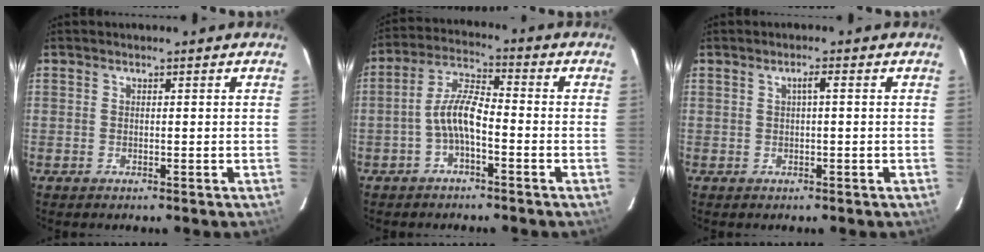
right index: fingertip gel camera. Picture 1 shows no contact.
{"total": 6.4, "force": [-2.5, 1.9, 5.6], "torque": [-0.120, 0.017, -0.049]}
{"total": 1.3, "force": [0.2, 0.0, 1.3], "torque": [-0.023, 0.005, 0.003]}